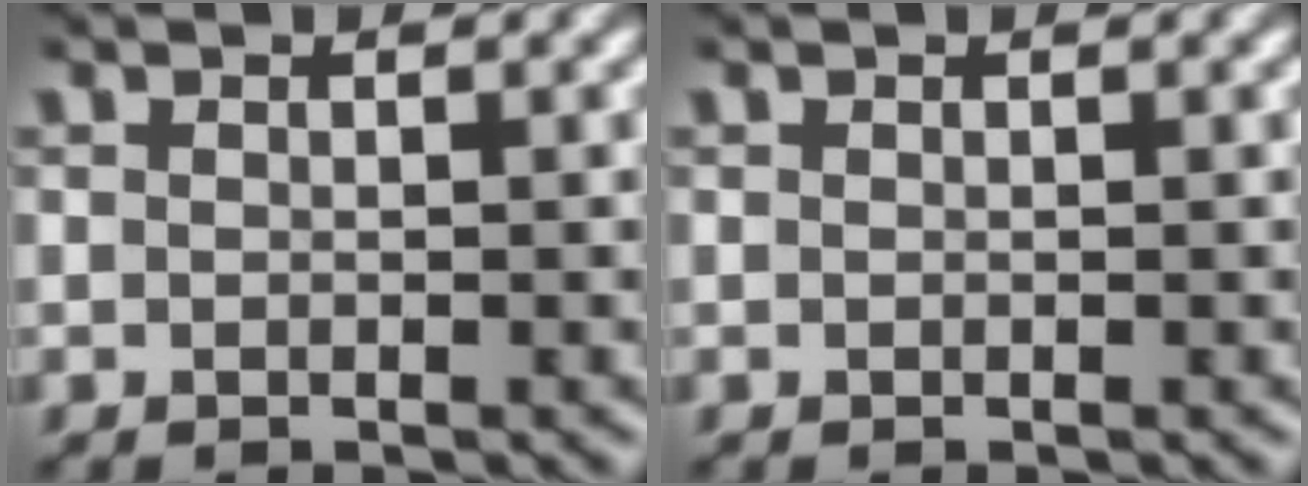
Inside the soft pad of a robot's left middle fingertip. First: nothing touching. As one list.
[{"total": 0.0}]